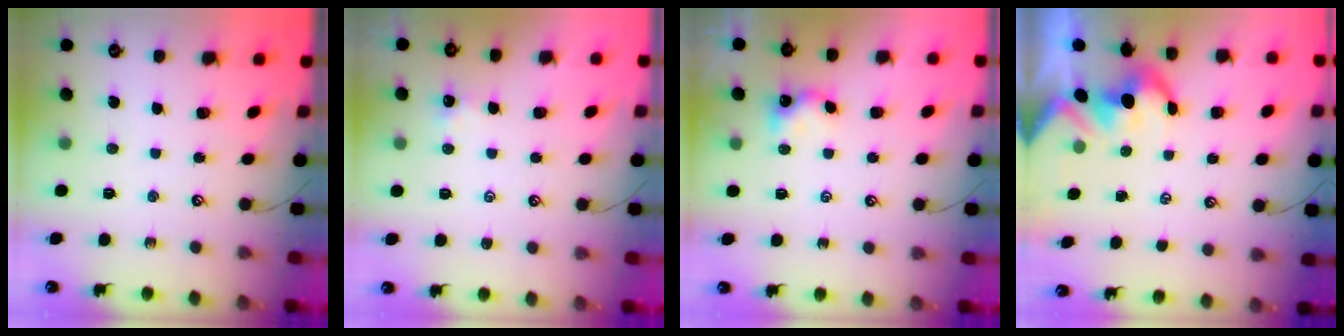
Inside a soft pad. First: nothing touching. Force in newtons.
{"total": 0.6, "press": 0.5, "slide": 0.3}
{"total": 3.1, "press": 3.1, "slide": 0.5}
{"total": 1.7, "press": 1.3, "slide": 1.1}